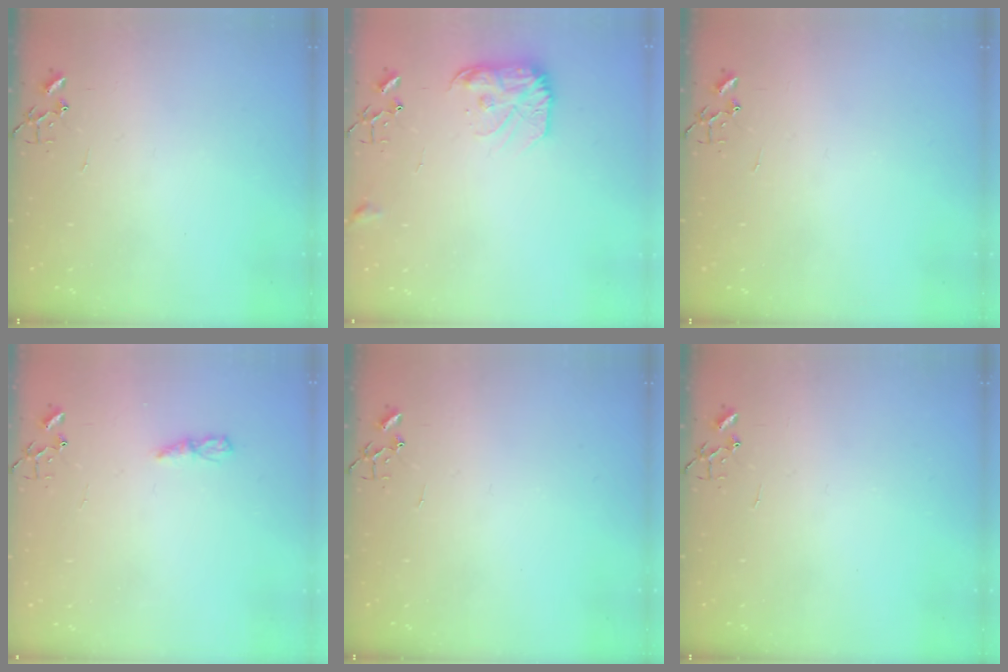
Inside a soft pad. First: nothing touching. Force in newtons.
{"total": 12.4, "press": 12.4, "slide": 0.7}
{"total": 0.0}
{"total": 4.6, "press": 4.6, "slide": 0.5}
{"total": 0.0}
{"total": 0.0}